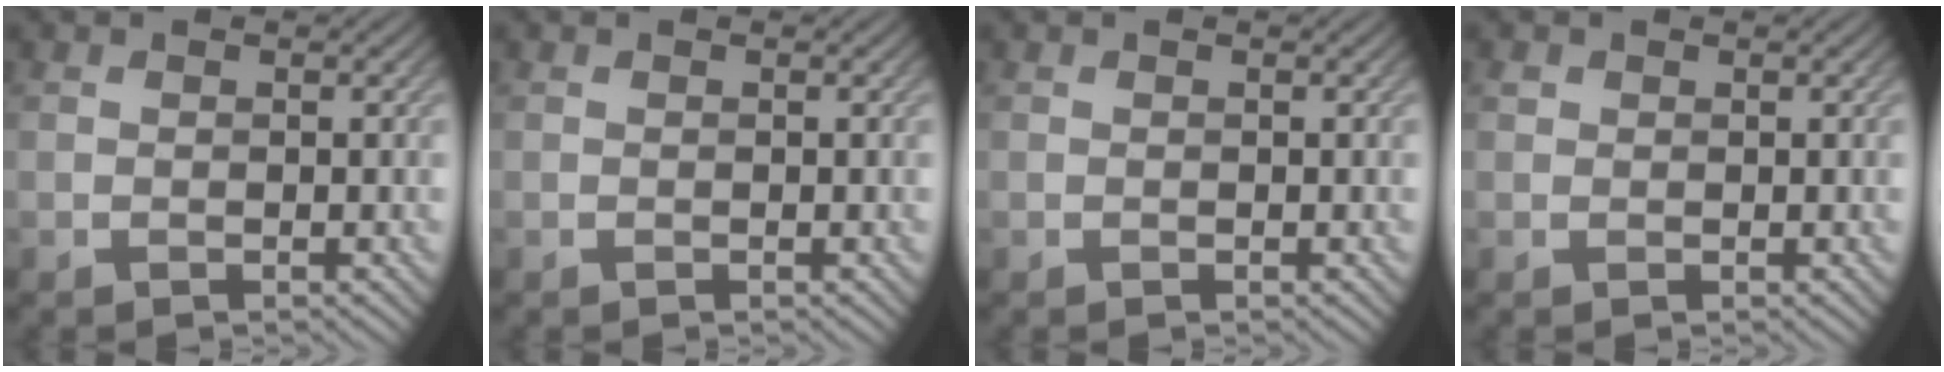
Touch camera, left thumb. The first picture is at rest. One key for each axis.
{"total": 0.0}
{"total": 0.0}
{"total": 0.7, "fx": 0.3, "fy": 0.6, "fz": 0.1, "tx": -0.002, "ty": 0.000, "tz": 0.005}